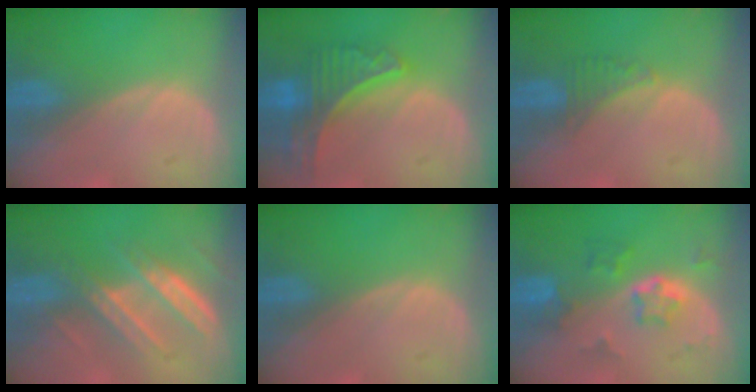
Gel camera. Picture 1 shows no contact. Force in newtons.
{"total": 8.9, "press": 7.6, "slide": 4.5}
{"total": 2.7, "press": 2.6, "slide": 0.7}
{"total": 7.6, "press": 6.9, "slide": 3.3}
{"total": 0.0}
{"total": 5.9, "press": 5.4, "slide": 2.5}